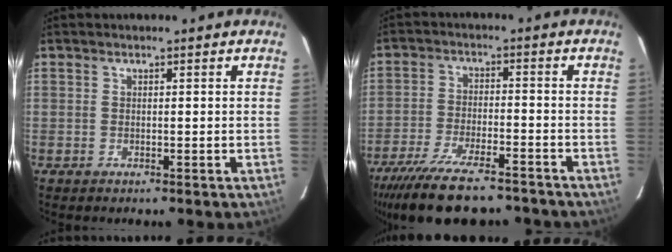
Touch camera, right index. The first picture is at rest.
{"total": 18.0, "force": [-14.7, 4.8, 9.2], "torque": [-0.192, -0.034, -0.231]}